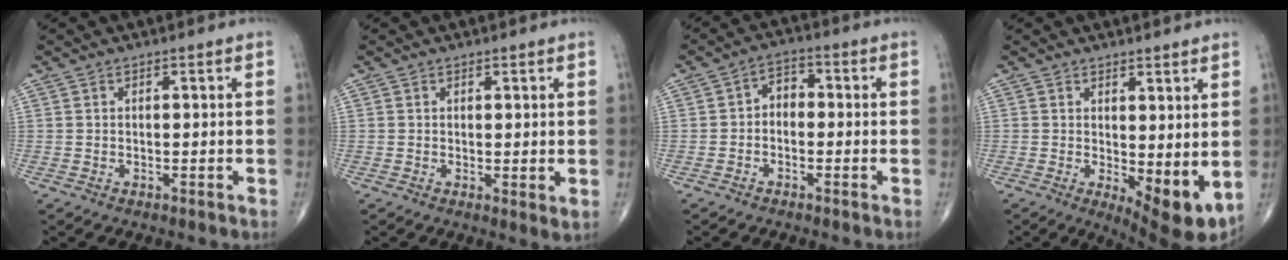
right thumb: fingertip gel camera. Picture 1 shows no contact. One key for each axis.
{"total": 2.0, "fx": 0.4, "fy": 0.6, "fz": 1.9, "tx": -0.033, "ty": -0.011, "tz": 0.005}
{"total": 3.9, "fx": -0.7, "fy": 2.8, "fz": 2.6, "tx": -0.022, "ty": 0.022, "tz": -0.026}
{"total": 8.3, "fx": -0.2, "fy": 3.2, "fz": 7.7, "tx": -0.100, "ty": -0.022, "tz": 0.009}